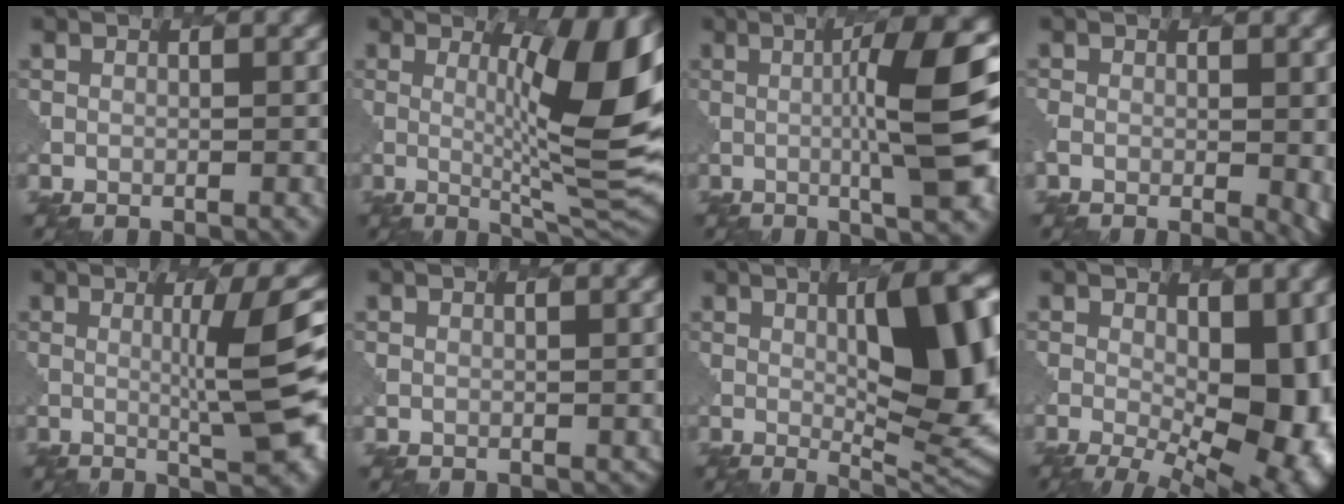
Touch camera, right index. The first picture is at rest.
{"total": 12.1, "force": [1.7, 2.9, 11.7], "torque": [-0.143, -0.004, 0.029]}
{"total": 12.9, "force": [0.5, 3.0, 12.6], "torque": [-0.156, 0.008, 0.011]}
{"total": 5.7, "force": [-0.9, 3.2, 4.7], "torque": [-0.065, -0.012, -0.007]}
{"total": 9.2, "force": [0.5, 1.6, 9.1], "torque": [-0.112, 0.008, 0.009]}
{"total": 1.0, "force": [0.3, 0.8, 0.4], "torque": [-0.006, -0.009, 0.010]}
{"total": 11.7, "force": [1.3, 3.7, 11.0], "torque": [-0.141, 0.000, 0.024]}
{"total": 12.1, "force": [-1.5, 6.0, 10.4], "torque": [-0.149, -0.018, -0.011]}